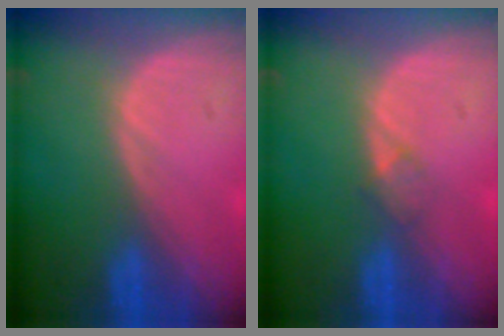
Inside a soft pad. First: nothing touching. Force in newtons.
{"total": 1.4, "press": 1.4, "slide": 0.1}